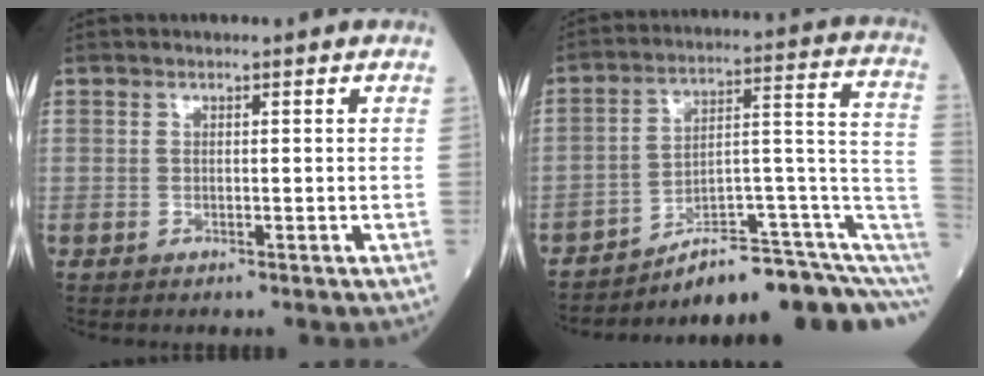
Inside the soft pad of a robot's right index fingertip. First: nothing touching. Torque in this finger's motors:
{"motor_torque": [0.85, -1.30, 0.17, 0.06]}